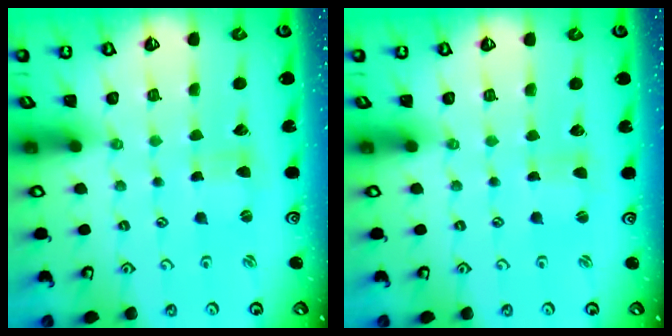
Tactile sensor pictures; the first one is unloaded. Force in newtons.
{"total": 0.6, "press": 0.5, "slide": 0.2}